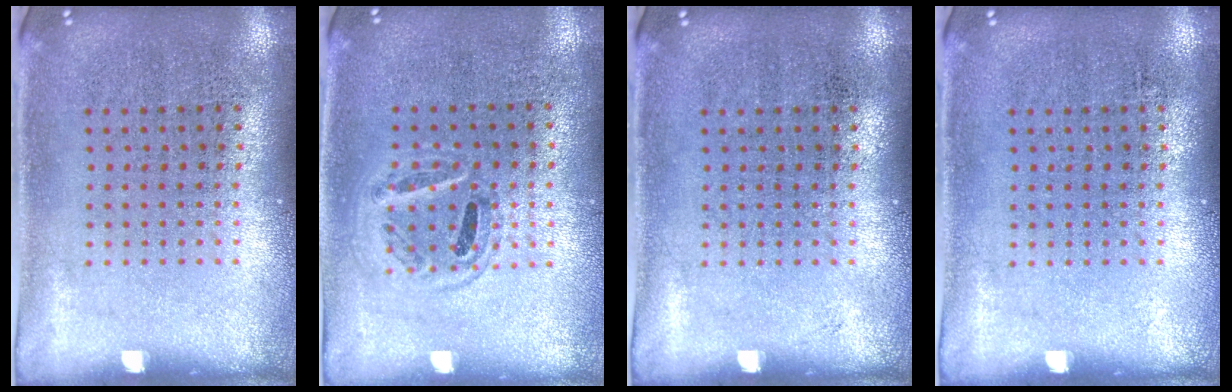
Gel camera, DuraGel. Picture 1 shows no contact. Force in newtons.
{"total": 0.9, "press": 0.9, "slide": 0.3}
{"total": 0.0}
{"total": 0.0}